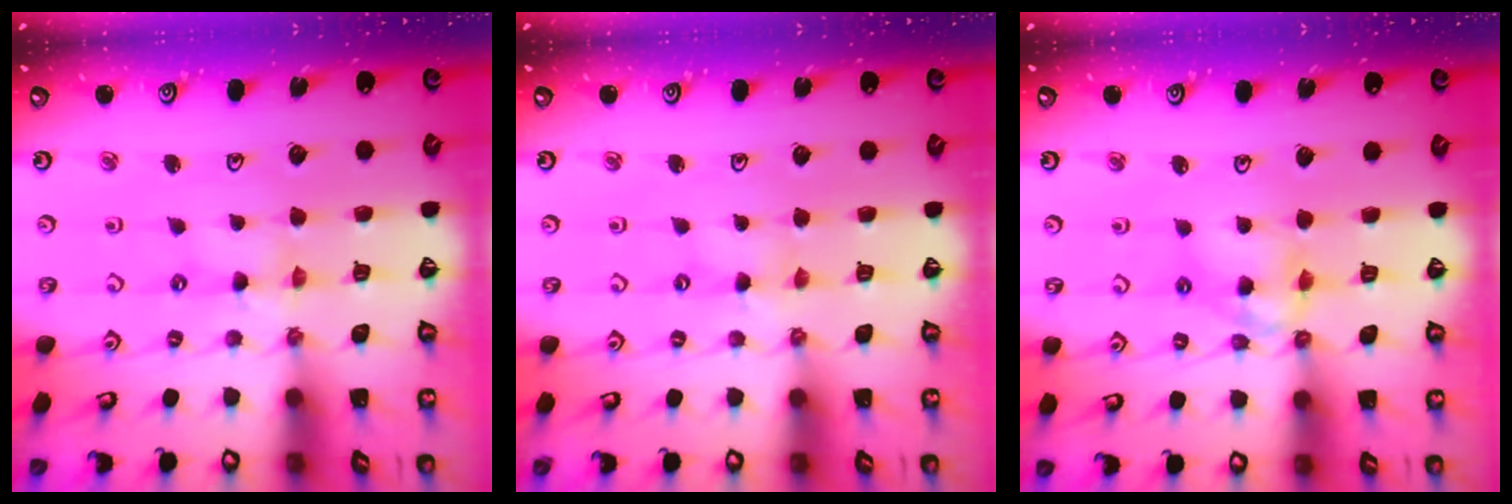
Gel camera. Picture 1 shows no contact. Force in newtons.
{"total": 0.9, "press": 0.9, "slide": 0.1}
{"total": 10.4, "press": 10.3, "slide": 1.1}